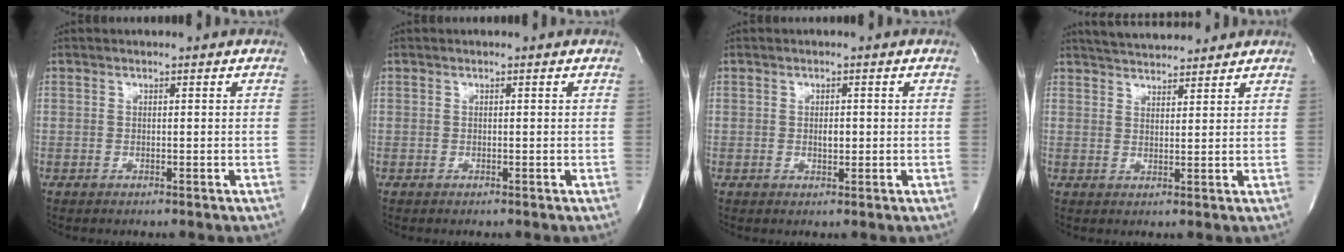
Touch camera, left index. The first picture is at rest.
{"total": 0.0}
{"total": 1.5, "force": [-0.1, 0.7, 1.3], "torque": [-0.022, -0.003, 0.000]}
{"total": 7.5, "force": [7.1, 1.1, 2.3], "torque": [-0.043, 0.020, 0.112]}